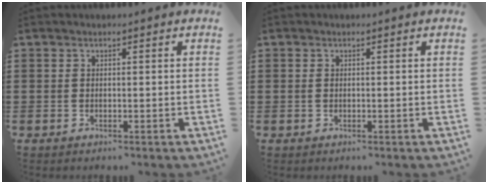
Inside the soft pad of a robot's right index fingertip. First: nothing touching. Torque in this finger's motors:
{"motor_torque": [-0.05, -0.11, -0.02, -0.01]}